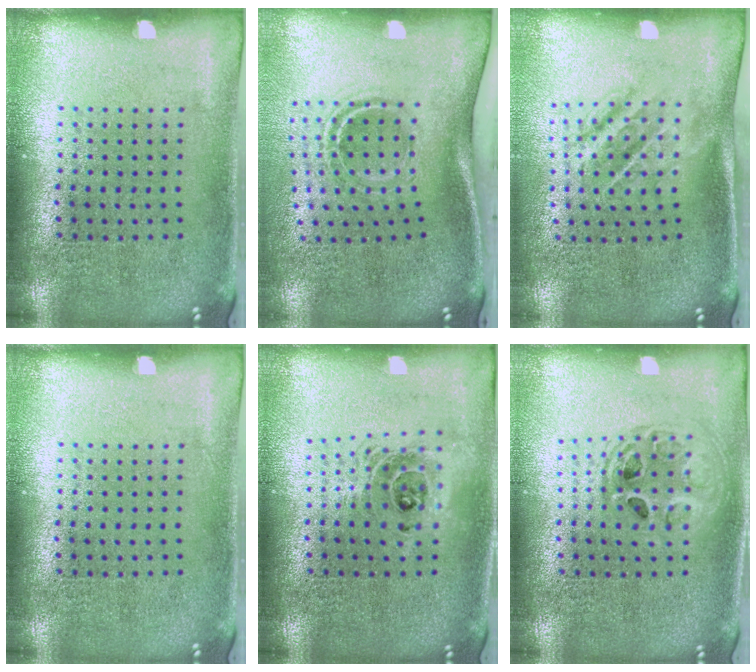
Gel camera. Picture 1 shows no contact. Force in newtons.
{"total": 2.1, "press": 1.2, "slide": 1.7}
{"total": 1.7, "press": 1.1, "slide": 1.2}
{"total": 0.0}
{"total": 1.5, "press": 1.3, "slide": 0.9}
{"total": 1.4, "press": 1.2, "slide": 0.7}